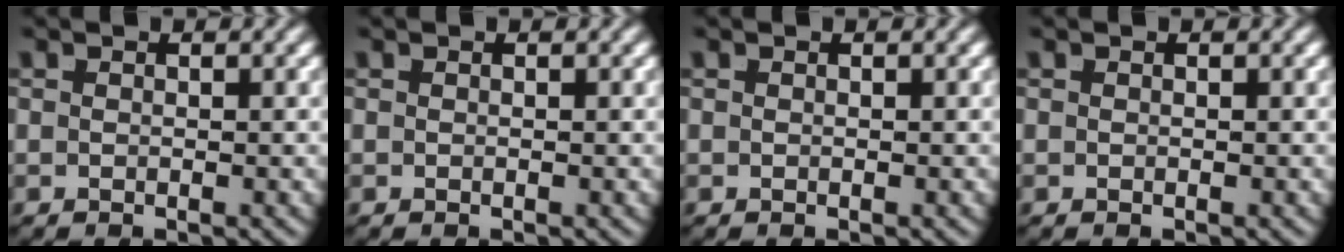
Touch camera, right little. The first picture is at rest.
{"total": 0.0}
{"total": 0.0}
{"total": 0.0}